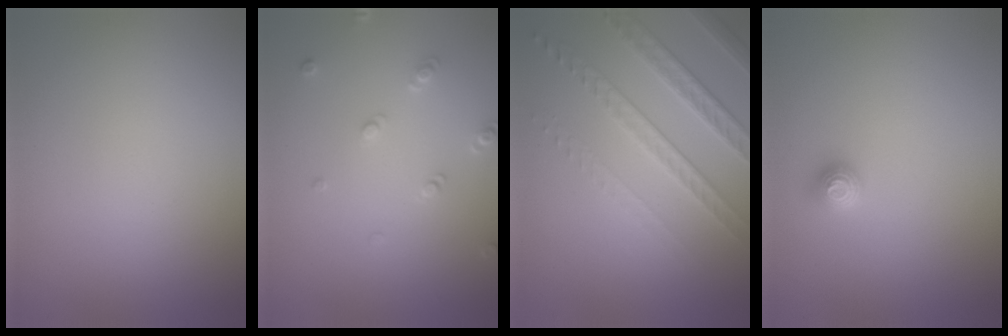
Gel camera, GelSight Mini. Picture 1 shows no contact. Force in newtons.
{"total": 1.6, "press": 1.5, "slide": 0.4}
{"total": 4.5, "press": 3.1, "slide": 3.3}
{"total": 1.2, "press": 1.1, "slide": 0.4}